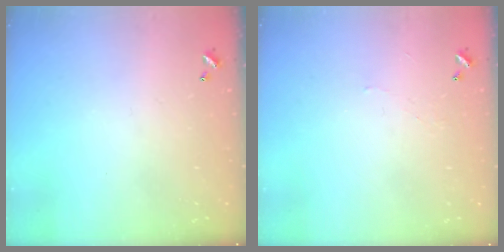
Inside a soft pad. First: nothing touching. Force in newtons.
{"total": 2.1, "press": 2.1, "slide": 0.6}